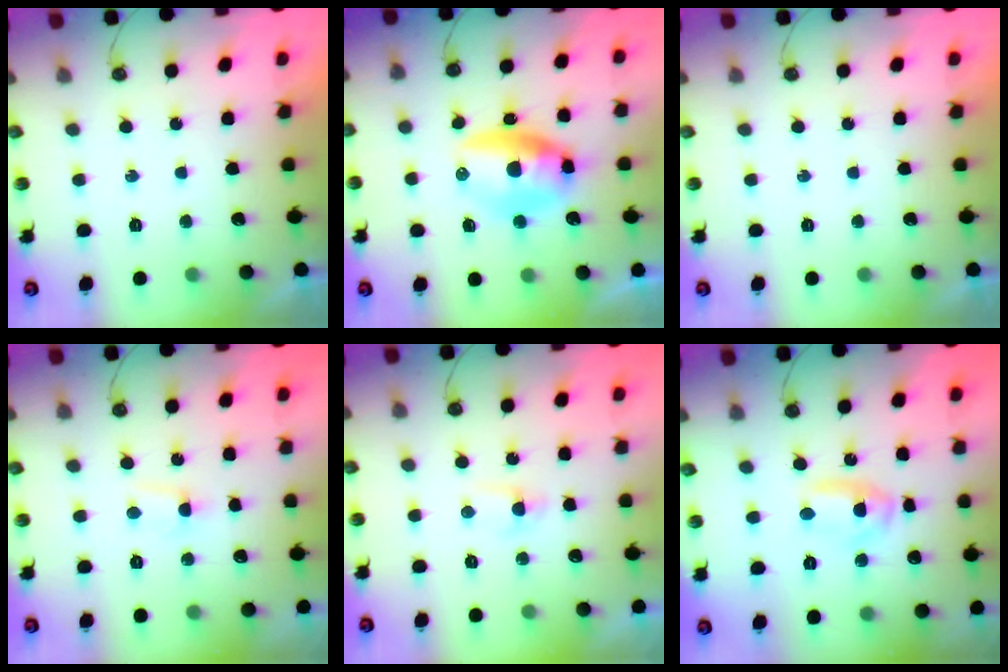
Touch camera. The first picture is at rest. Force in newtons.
{"total": 10.4, "press": 10.4, "slide": 1.0}
{"total": 0.0}
{"total": 2.8, "press": 2.8, "slide": 0.4}
{"total": 2.2, "press": 2.2, "slide": 0.3}
{"total": 5.6, "press": 4.2, "slide": 3.7}